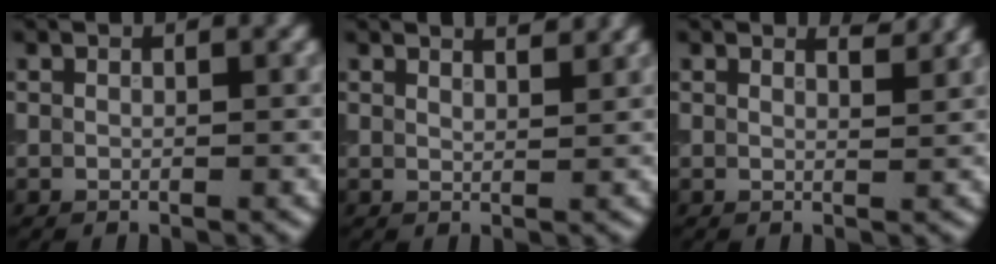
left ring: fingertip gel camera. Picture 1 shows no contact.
{"total": 3.0, "force": [2.5, 0.9, 1.4], "torque": [0.005, 0.016, 0.008]}
{"total": 1.6, "force": [1.5, 0.2, 0.5], "torque": [-0.004, -0.002, 0.012]}